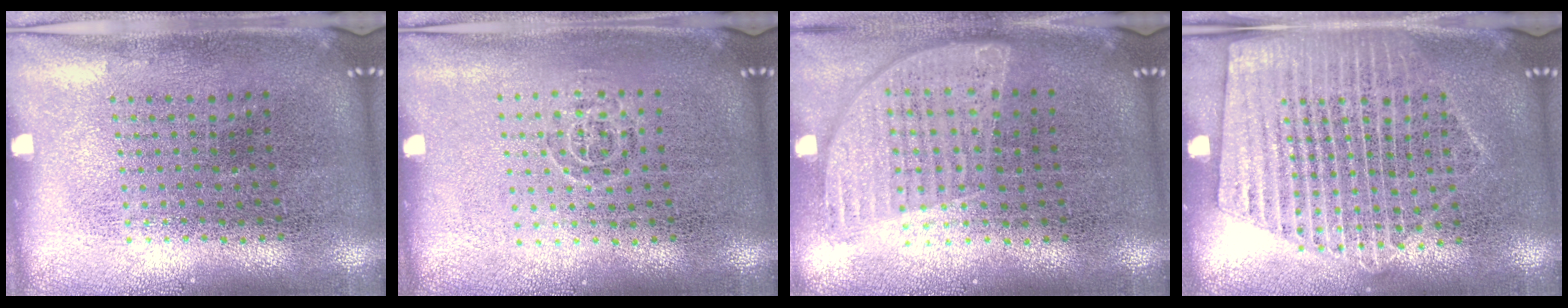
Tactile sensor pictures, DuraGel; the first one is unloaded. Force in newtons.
{"total": 0.7, "press": 0.5, "slide": 0.5}
{"total": 0.9, "press": 0.9, "slide": 0.2}
{"total": 2.0, "press": 1.8, "slide": 0.9}